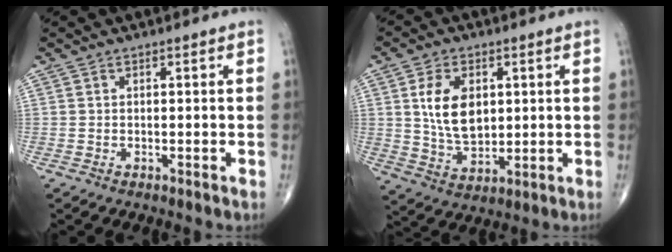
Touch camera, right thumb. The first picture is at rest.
{"total": 10.7, "force": [2.3, 6.7, 8.1], "torque": [-0.131, -0.014, 0.050]}